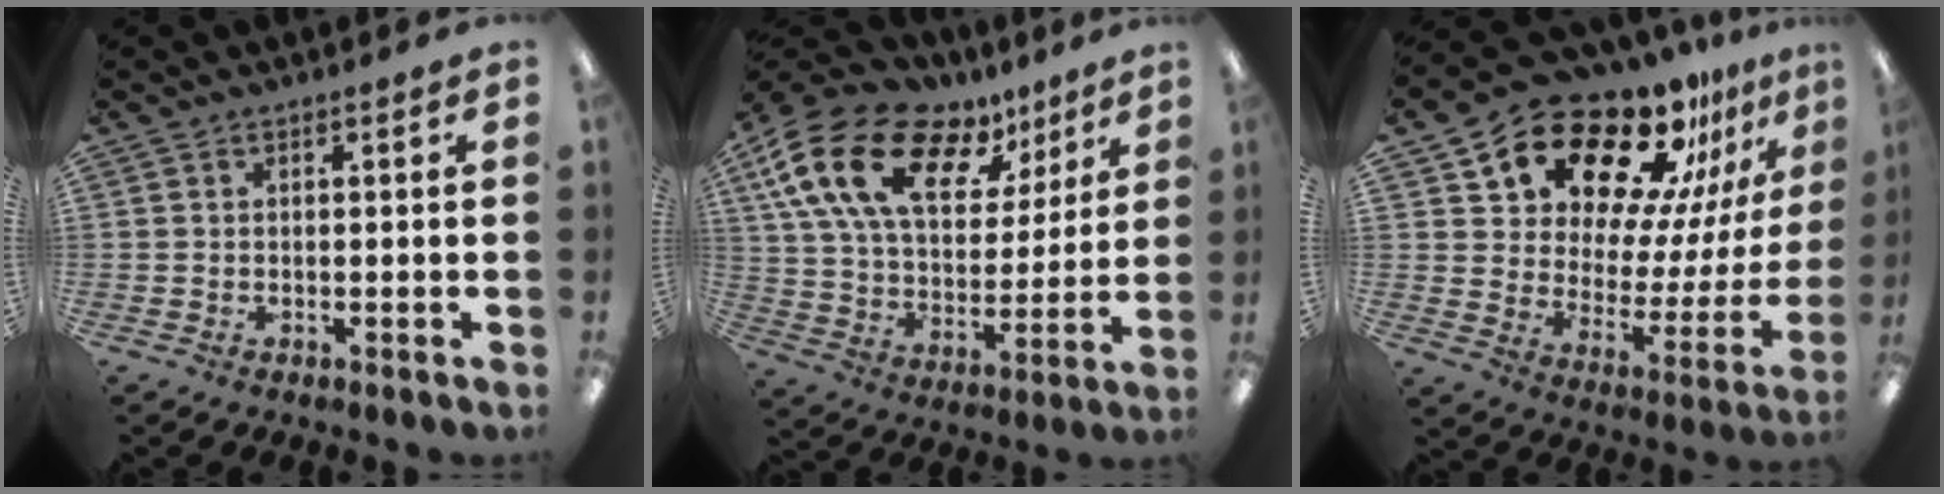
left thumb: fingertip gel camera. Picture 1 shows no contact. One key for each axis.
{"total": 21.4, "fx": 11.6, "fy": 11.6, "fz": 13.7, "tx": -0.268, "ty": -0.047, "tz": 0.209}
{"total": 19.0, "fx": 15.2, "fy": 8.6, "fz": 7.3, "tx": -0.127, "ty": -0.116, "tz": 0.264}